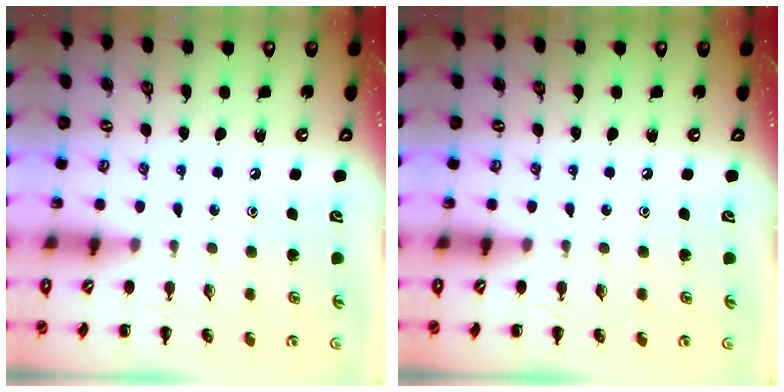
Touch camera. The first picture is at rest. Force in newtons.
{"total": 0.0}